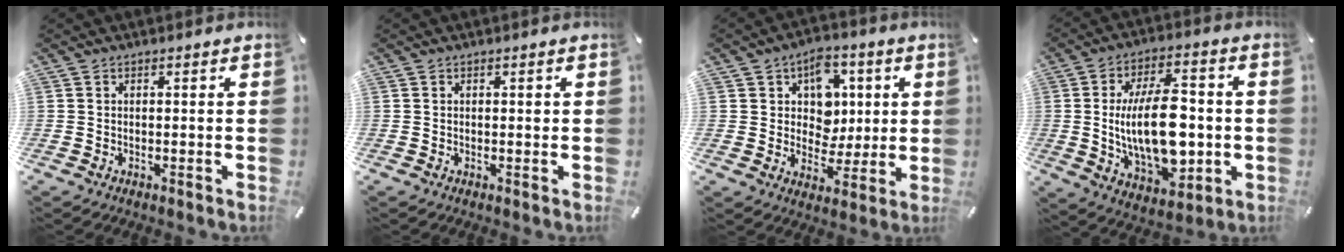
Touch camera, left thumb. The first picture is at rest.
{"total": 0.5, "force": [0.1, 0.4, 0.4], "torque": [-0.008, 0.000, 0.003]}
{"total": 10.1, "force": [2.9, 8.8, 4.0], "torque": [-0.052, -0.011, 0.053]}
{"total": 20.1, "force": [-0.7, 10.5, 17.1], "torque": [-0.310, -0.010, -0.012]}